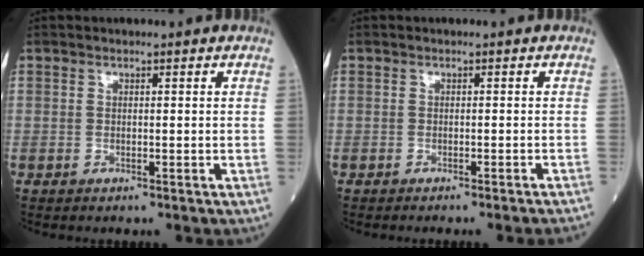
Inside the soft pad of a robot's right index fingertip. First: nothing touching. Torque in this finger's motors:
{"motor_torque": [0.00, -0.17, 0.11, 0.04]}